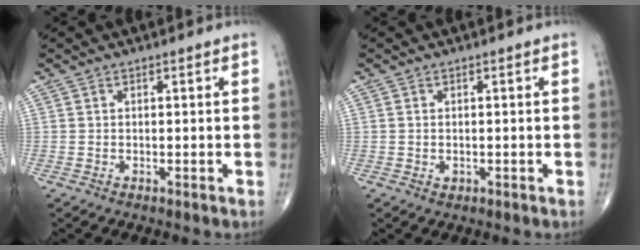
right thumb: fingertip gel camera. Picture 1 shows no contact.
{"total": 0.9, "force": [-0.1, 0.7, 0.5], "torque": [-0.007, 0.001, 0.002]}